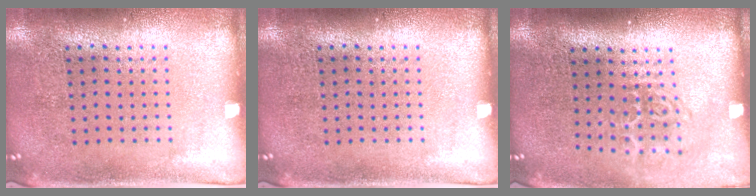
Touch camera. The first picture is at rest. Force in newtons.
{"total": 0.0}
{"total": 1.7, "press": 1.1, "slide": 1.3}